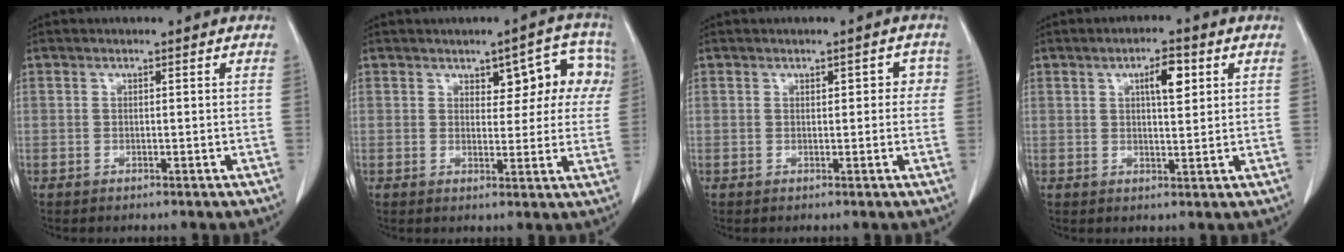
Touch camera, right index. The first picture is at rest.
{"total": 7.4, "force": [2.8, 3.6, 5.9], "torque": [-0.051, 0.026, 0.033]}
{"total": 2.9, "force": [0.7, 1.5, 2.4], "torque": [-0.023, 0.017, 0.007]}
{"total": 4.8, "force": [1.9, 1.3, 4.2], "torque": [-0.070, 0.004, 0.030]}